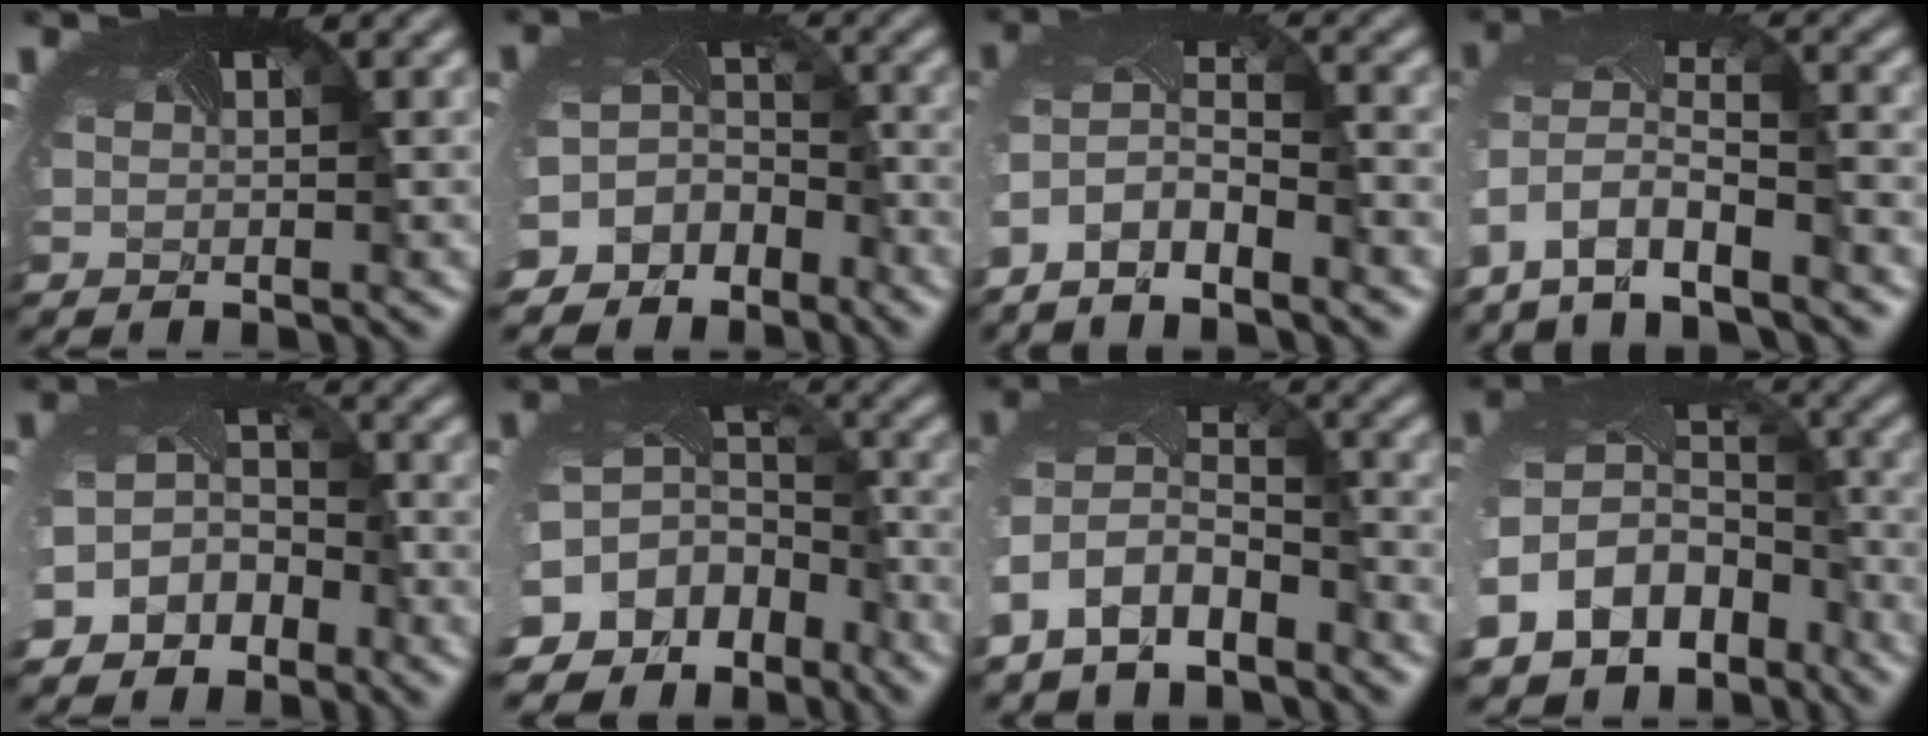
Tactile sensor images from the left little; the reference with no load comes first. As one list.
[{"total": 6.7, "force": [-5.0, 4.5, 0.7], "torque": [-0.027, -0.004, -0.069]}, {"total": 5.8, "force": [-4.1, 1.9, 3.7], "torque": [-0.095, -0.014, -0.078]}, {"total": 7.1, "force": [-5.0, 2.9, 4.2], "torque": [-0.104, -0.020, -0.081]}, {"total": 5.1, "force": [-2.8, 3.9, 1.9], "torque": [-0.039, -0.010, -0.045]}, {"total": 13.6, "force": [-7.9, 10.2, 4.3], "torque": [-0.121, -0.046, -0.088]}, {"total": 6.7, "force": [-3.6, 4.3, 3.7], "torque": [-0.097, -0.021, -0.065]}, {"total": 14.8, "force": [-7.2, 11.7, 5.5], "torque": [-0.156, -0.045, -0.110]}]